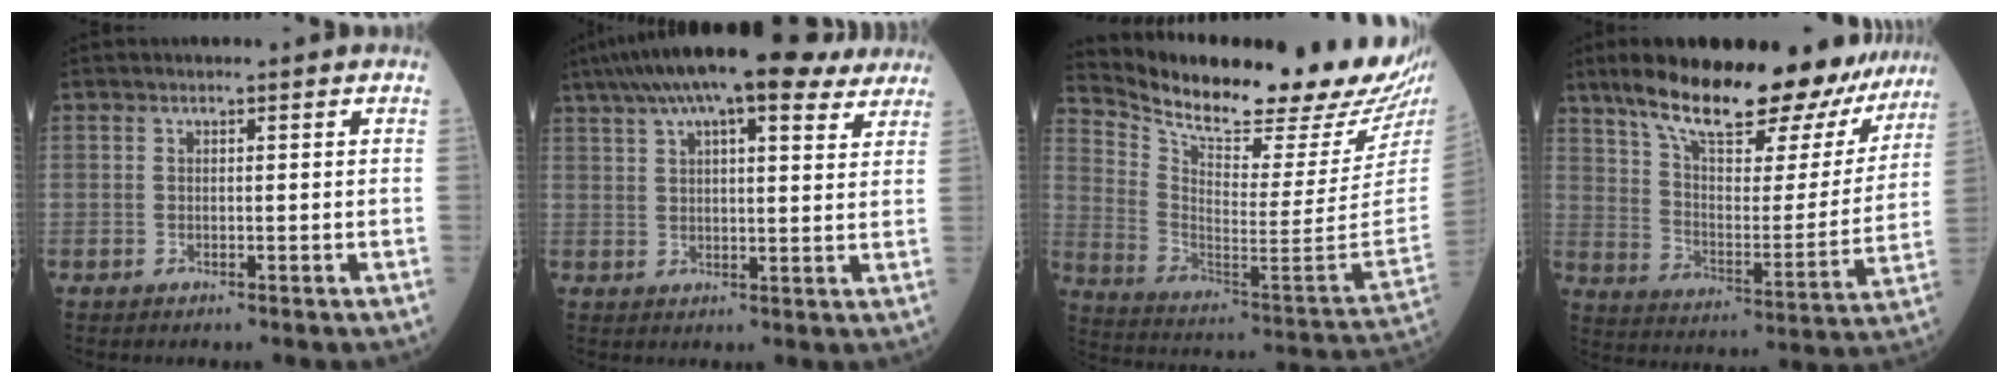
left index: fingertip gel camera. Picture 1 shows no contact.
{"total": 19.3, "force": [14.5, 4.7, 11.8], "torque": [-0.209, 0.061, 0.204]}
{"total": 27.6, "force": [24.0, 3.3, 13.2], "torque": [-0.236, -0.091, 0.339]}
{"total": 27.4, "force": [21.8, 8.0, 14.5], "torque": [-0.223, 0.004, 0.302]}